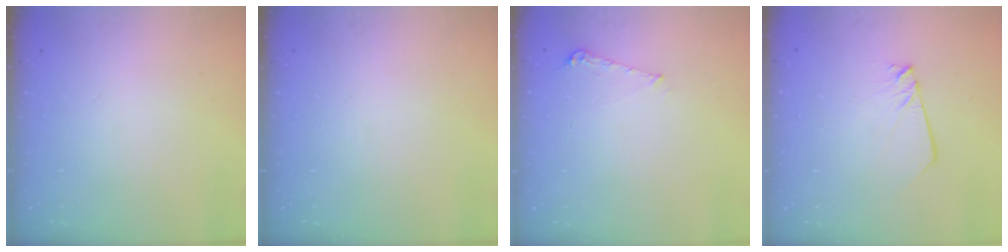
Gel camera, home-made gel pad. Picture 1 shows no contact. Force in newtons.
{"total": 0.0}
{"total": 5.3, "press": 5.2, "slide": 0.5}
{"total": 2.4, "press": 2.4, "slide": 0.2}